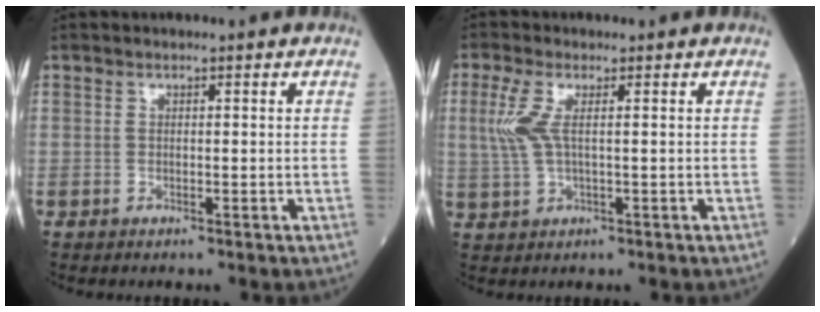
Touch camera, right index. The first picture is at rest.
{"total": 4.6, "force": [0.9, 1.3, 4.3], "torque": [-0.118, 0.003, 0.018]}